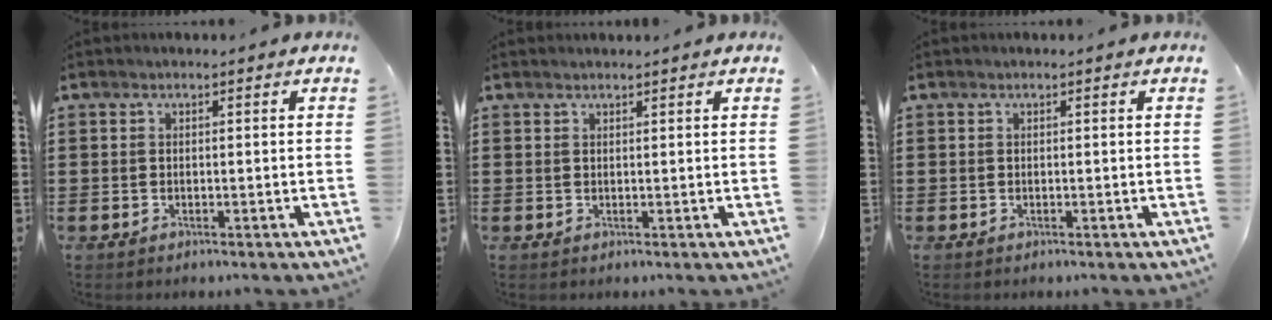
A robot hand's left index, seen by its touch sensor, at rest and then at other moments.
{"total": 0.5, "force": [0.5, -0.1, 0.1], "torque": [-0.003, 0.000, 0.011]}
{"total": 0.0}